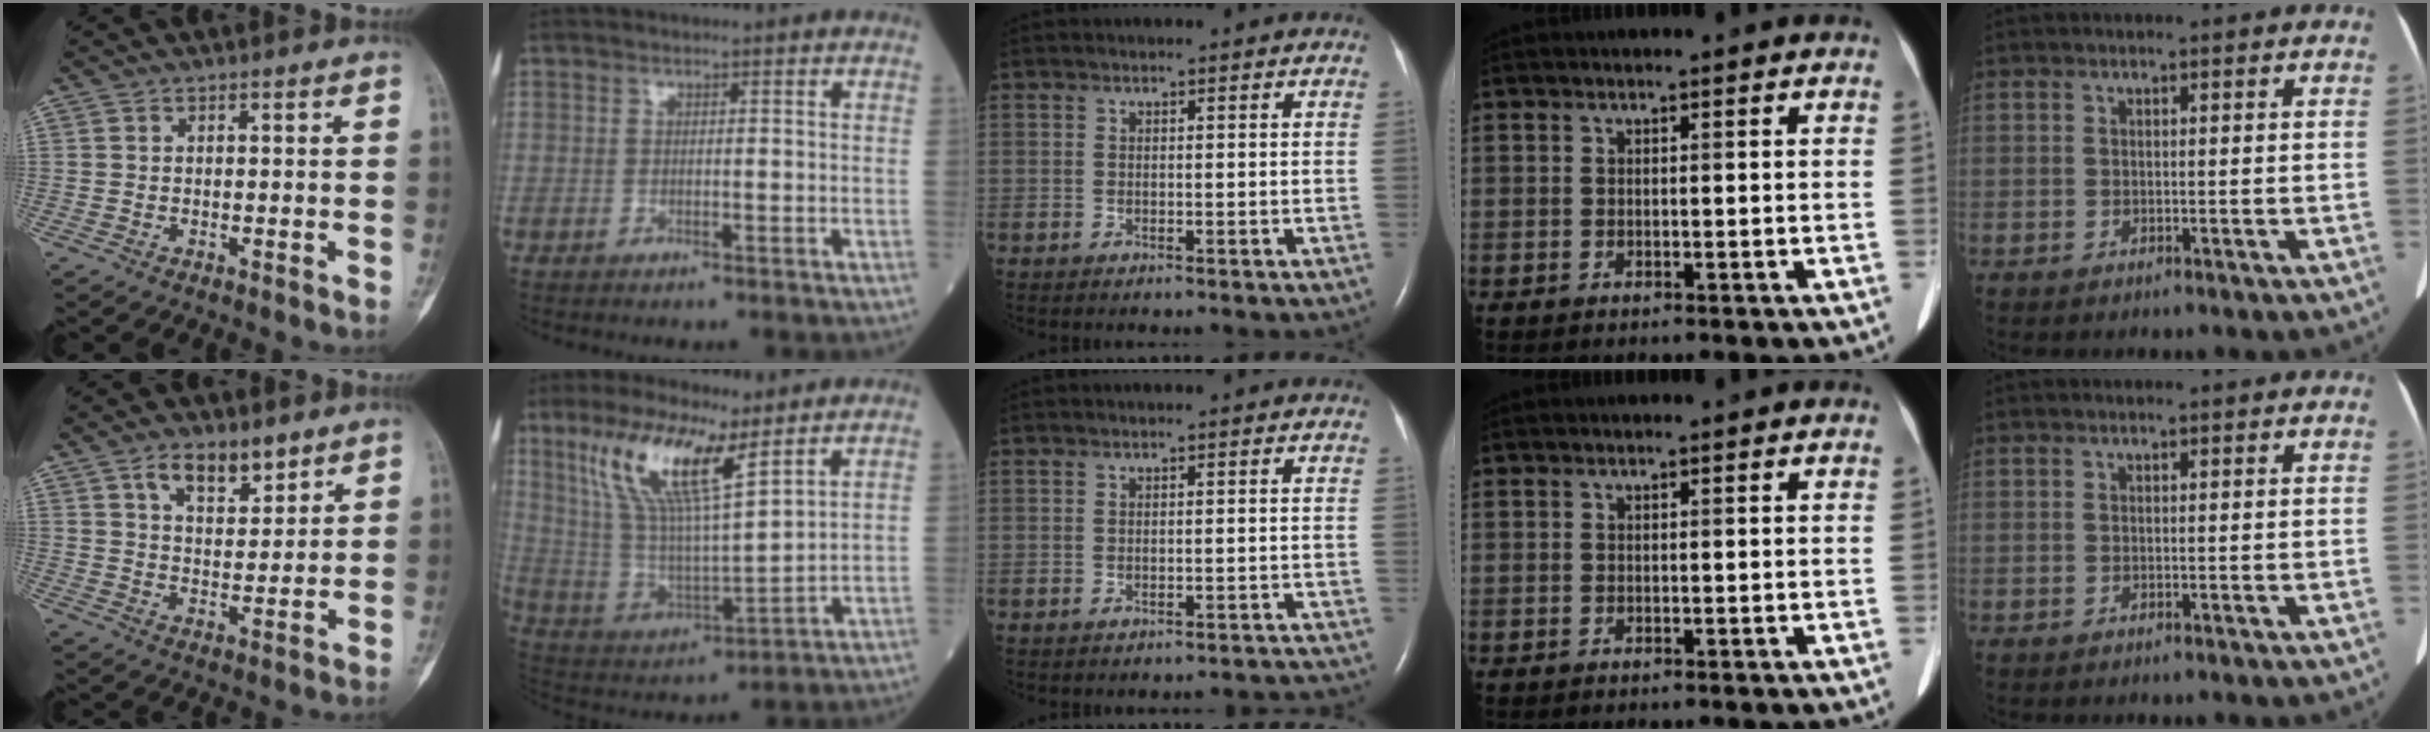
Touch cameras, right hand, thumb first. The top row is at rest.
{"thumb": {"total": 8.2, "force": [5.2, 4.0, 5.0], "torque": [-0.057, -0.033, 0.090]}, "index": {"total": 14.6, "force": [8.3, 2.9, 11.7], "torque": [-0.244, 0.008, 0.164]}, "middle": {"total": 4.9, "force": [-4.7, 1.2, 0.5], "torque": [0.009, 0.006, -0.045]}}